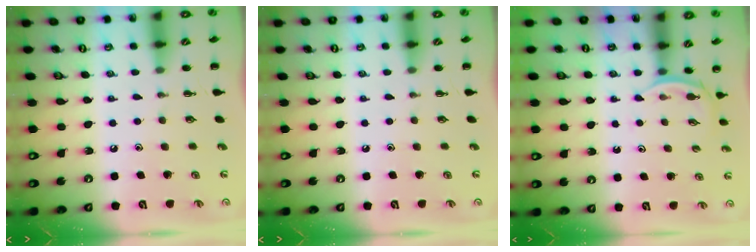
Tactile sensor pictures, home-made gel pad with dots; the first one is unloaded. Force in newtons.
{"total": 0.0}
{"total": 2.6, "press": 2.5, "slide": 0.8}